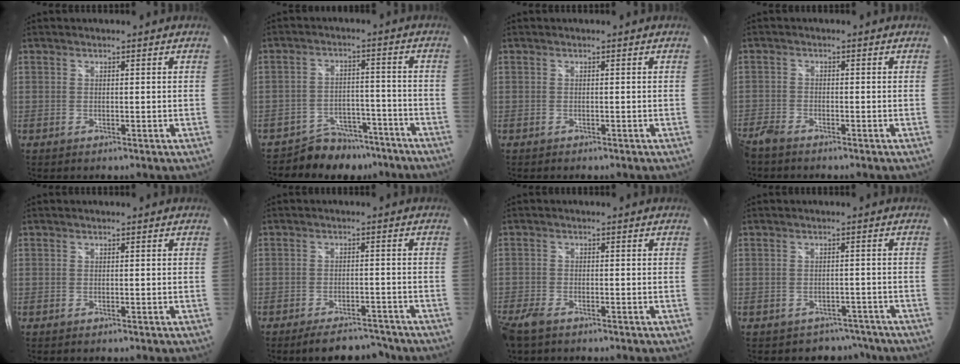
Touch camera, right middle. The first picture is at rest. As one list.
[{"total": 8.9, "force": [-7.6, 4.6, 0.8], "torque": [-0.020, 0.022, -0.105]}, {"total": 0.8, "force": [-0.8, 0.3, 0.2], "torque": [-0.009, -0.003, -0.013]}, {"total": 4.8, "force": [-4.2, 1.6, 1.9], "torque": [-0.057, -0.018, -0.086]}, {"total": 0.0}, {"total": 7.4, "force": [-6.5, 2.4, 2.6], "torque": [-0.057, 0.004, -0.091]}, {"total": 5.7, "force": [-4.2, 2.4, 3.1], "torque": [-0.092, -0.019, -0.085]}, {"total": 5.8, "force": [-4.5, 3.6, 0.5], "torque": [-0.014, 0.012, -0.054]}]